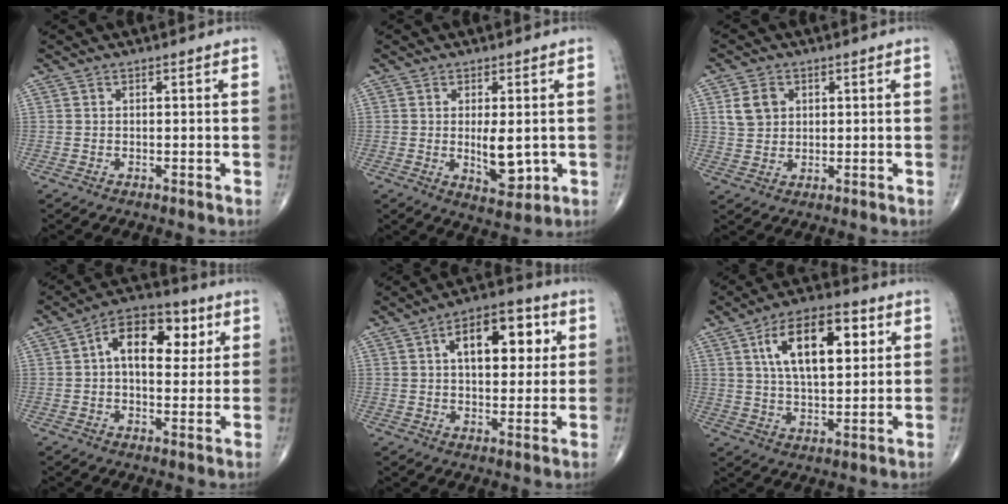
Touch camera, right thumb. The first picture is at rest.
{"total": 6.5, "force": [-0.2, 2.9, 5.8], "torque": [-0.074, -0.014, 0.009]}
{"total": 5.3, "force": [1.7, 4.2, 2.8], "torque": [-0.036, -0.004, 0.035]}
{"total": 13.3, "force": [3.4, 7.8, 10.2], "torque": [-0.126, 0.014, 0.043]}
{"total": 13.7, "force": [3.9, 7.2, 11.0], "torque": [-0.126, 0.008, 0.054]}
{"total": 15.9, "force": [5.2, 7.5, 13.0], "torque": [-0.194, -0.004, 0.086]}